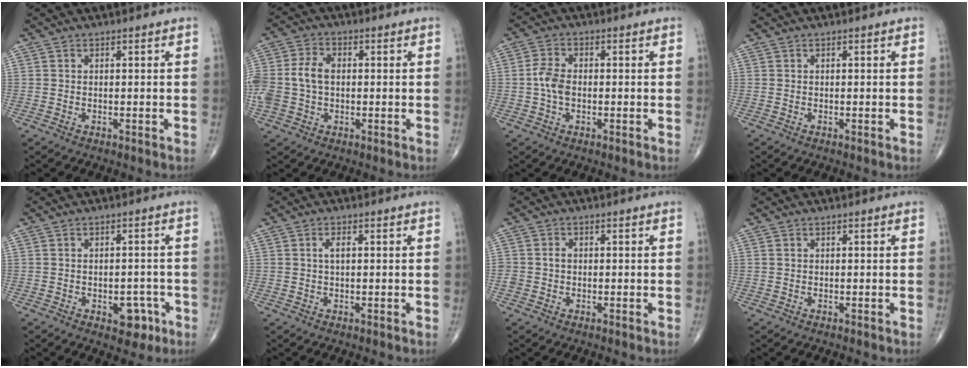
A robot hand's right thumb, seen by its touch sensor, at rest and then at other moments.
{"total": 9.6, "force": [-0.2, 6.7, 6.9], "torque": [-0.156, 0.026, -0.004]}
{"total": 4.4, "force": [-0.5, 2.7, 3.4], "torque": [-0.075, 0.009, -0.017]}
{"total": 0.0}
{"total": 5.1, "force": [-2.3, 3.1, 3.4], "torque": [-0.018, 0.014, -0.024]}
{"total": 1.6, "force": [0.3, 0.6, 1.4], "torque": [-0.027, 0.001, 0.004]}
{"total": 1.8, "force": [-0.2, 1.6, 0.9], "torque": [-0.007, 0.004, -0.004]}
{"total": 0.0}